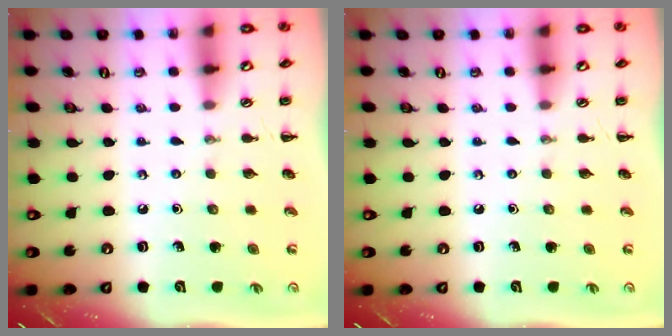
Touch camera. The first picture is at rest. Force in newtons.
{"total": 0.0}